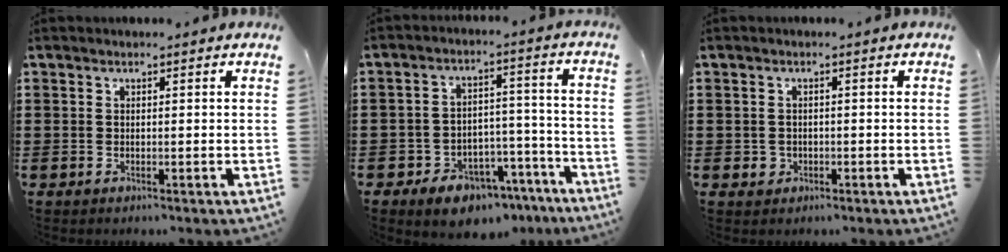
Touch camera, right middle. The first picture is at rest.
{"total": 6.9, "force": [-5.9, 2.9, 1.9], "torque": [-0.030, 0.031, -0.109]}
{"total": 1.2, "force": [-0.3, 1.1, 0.4], "torque": [-0.009, 0.005, -0.008]}